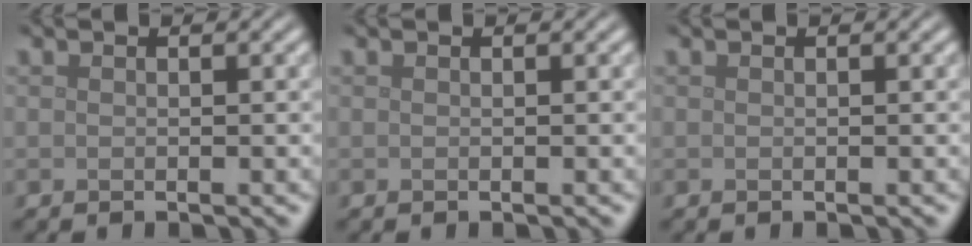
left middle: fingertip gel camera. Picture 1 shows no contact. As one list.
[{"total": 0.0}, {"total": 0.0}]